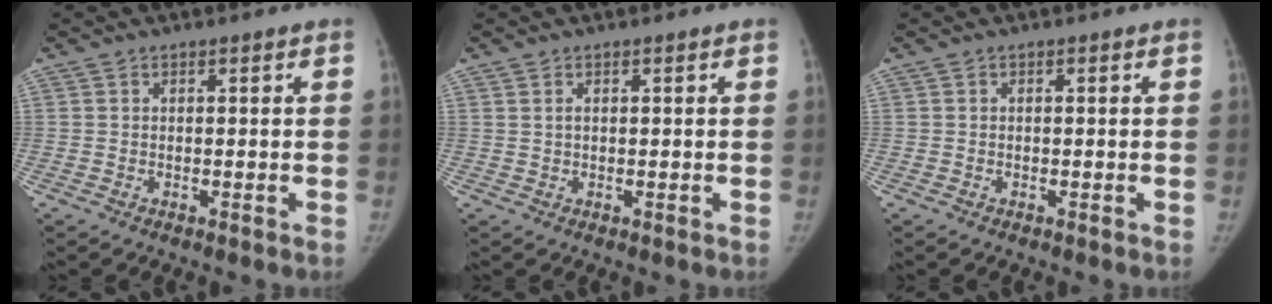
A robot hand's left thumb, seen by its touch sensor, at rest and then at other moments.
{"total": 0.7, "force": [0.3, 0.4, 0.6], "torque": [-0.012, 0.004, 0.008]}
{"total": 0.0}